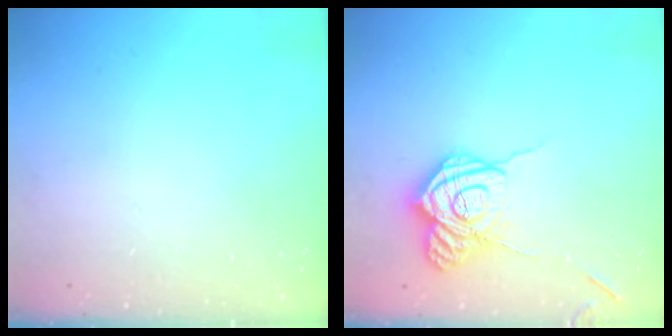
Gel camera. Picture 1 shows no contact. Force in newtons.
{"total": 17.0, "press": 17.0, "slide": 0.9}